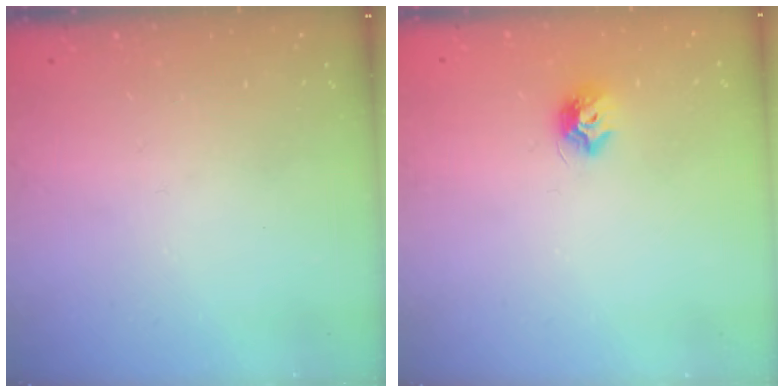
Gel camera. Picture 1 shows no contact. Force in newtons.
{"total": 7.4, "press": 7.4, "slide": 0.2}